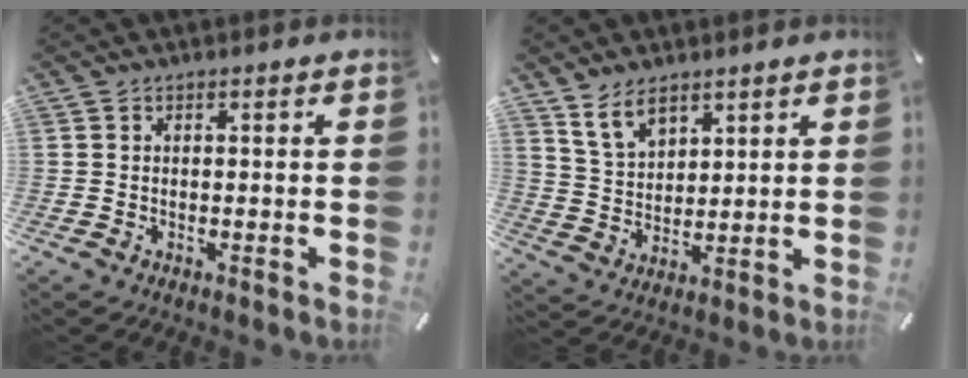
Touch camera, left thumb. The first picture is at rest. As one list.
[{"total": 7.4, "force": [5.5, 4.1, 2.7], "torque": [-0.062, -0.017, 0.106]}]